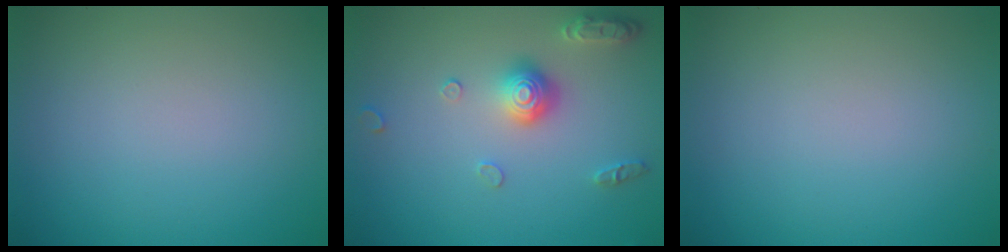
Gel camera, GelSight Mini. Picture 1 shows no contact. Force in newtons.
{"total": 3.0, "press": 2.9, "slide": 0.7}
{"total": 0.0}